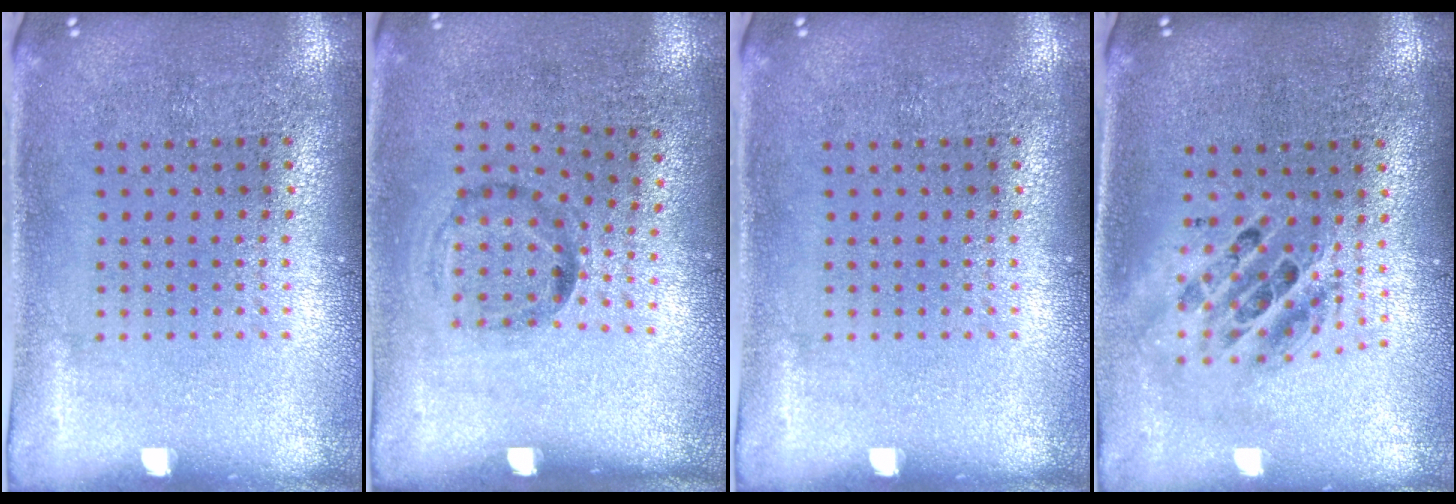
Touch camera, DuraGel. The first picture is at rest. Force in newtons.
{"total": 1.3, "press": 0.7, "slide": 1.0}
{"total": 0.0}
{"total": 1.8, "press": 1.4, "slide": 1.1}